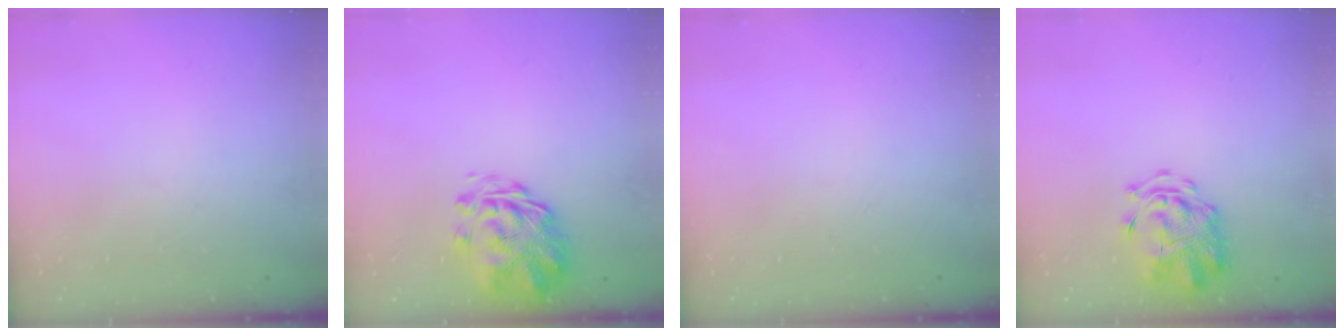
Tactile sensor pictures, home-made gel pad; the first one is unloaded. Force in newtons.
{"total": 2.9, "press": 2.5, "slide": 1.5}
{"total": 0.0}
{"total": 3.1, "press": 2.9, "slide": 1.0}